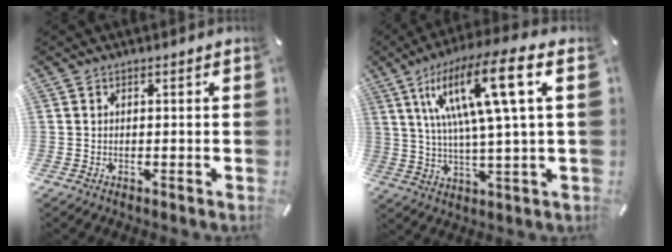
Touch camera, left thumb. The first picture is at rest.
{"total": 17.8, "force": [6.5, 2.8, 16.3], "torque": [-0.325, -0.020, 0.086]}